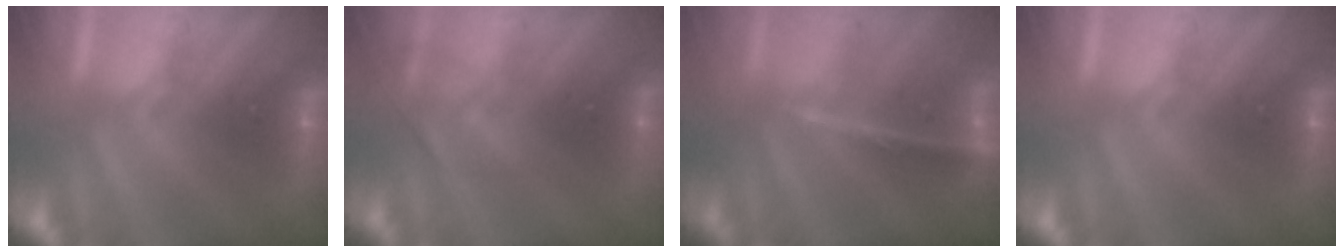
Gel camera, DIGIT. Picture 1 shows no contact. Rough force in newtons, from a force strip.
{"total": 2.4}
{"total": 2.0}
{"total": 0.0}